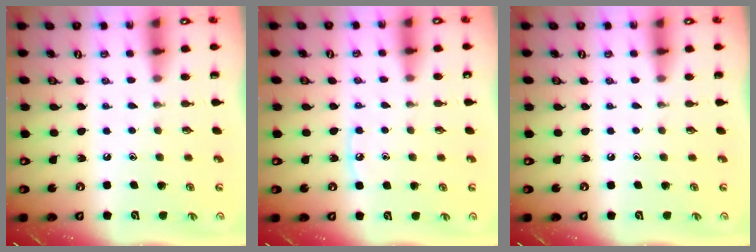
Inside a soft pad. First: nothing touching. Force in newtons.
{"total": 3.8, "press": 3.8, "slide": 0.5}
{"total": 0.0}